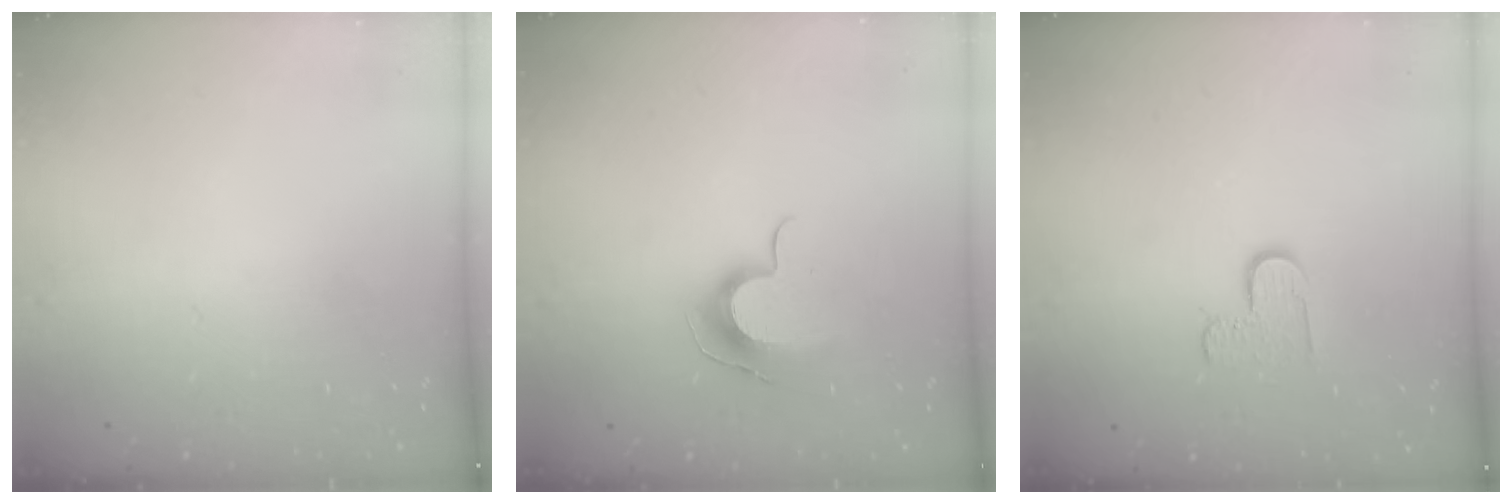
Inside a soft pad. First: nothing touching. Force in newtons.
{"total": 10.7, "press": 10.6, "slide": 0.8}
{"total": 5.5, "press": 5.5, "slide": 0.5}